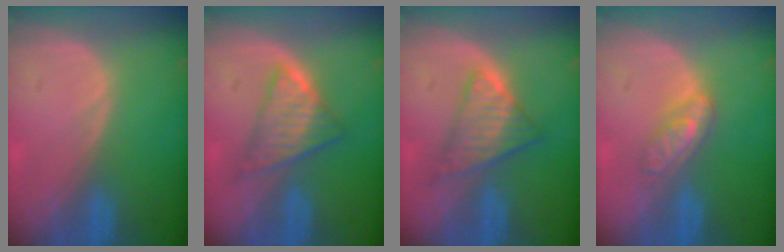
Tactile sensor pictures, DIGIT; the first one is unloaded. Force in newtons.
{"total": 6.1, "press": 5.8, "slide": 2.0}
{"total": 6.5, "press": 5.8, "slide": 2.9}
{"total": 4.5, "press": 4.0, "slide": 2.0}